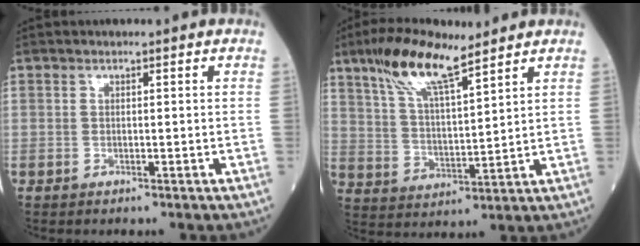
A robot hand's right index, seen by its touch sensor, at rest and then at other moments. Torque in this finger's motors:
{"motor_torque": [0.29, 0.51, 0.45, 0.12]}